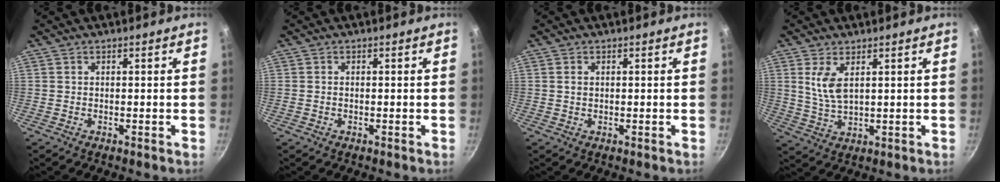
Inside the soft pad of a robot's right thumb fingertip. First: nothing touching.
{"total": 0.5, "force": [-0.1, 0.4, 0.3], "torque": [-0.004, 0.003, -0.002]}
{"total": 1.2, "force": [0.3, 0.9, 0.8], "torque": [-0.013, 0.002, 0.004]}
{"total": 5.8, "force": [2.1, 2.7, 4.7], "torque": [-0.090, -0.019, 0.048]}